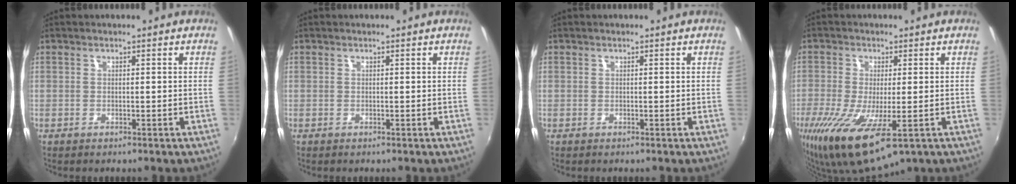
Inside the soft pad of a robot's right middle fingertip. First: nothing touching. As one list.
[{"total": 0.0}, {"total": 0.0}, {"total": 13.6, "force": [-5.9, 4.6, 11.4], "torque": [-0.241, -0.056, -0.099]}]